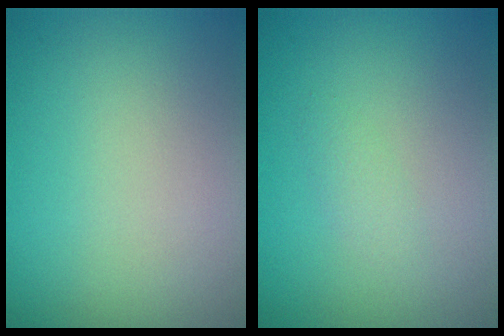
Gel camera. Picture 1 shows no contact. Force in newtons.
{"total": 0.9, "press": 0.9, "slide": 0.0}